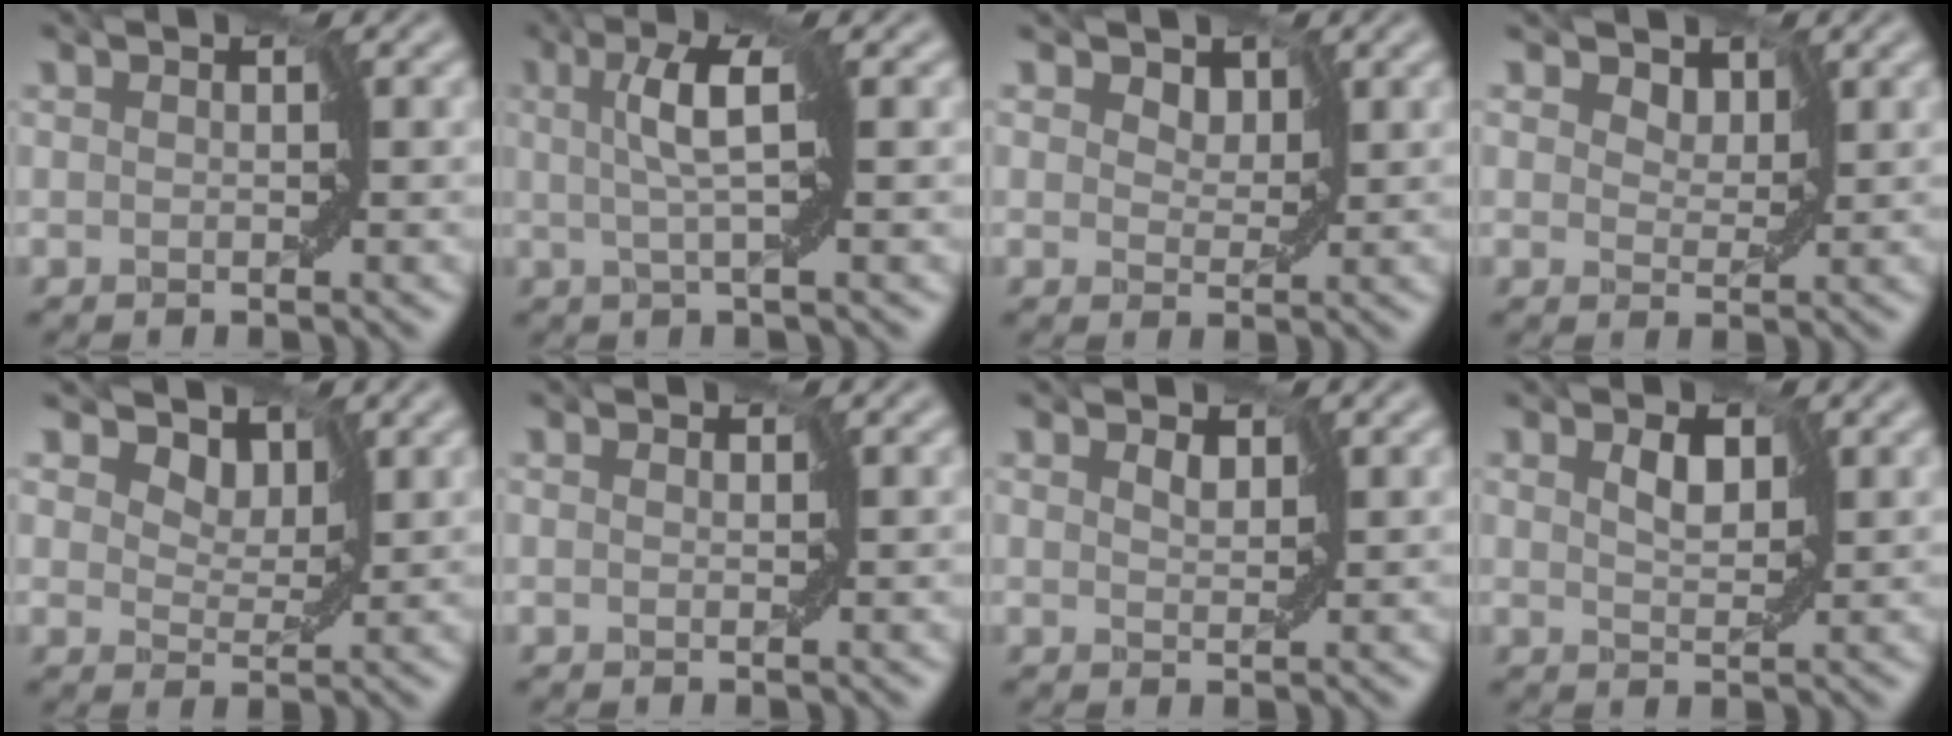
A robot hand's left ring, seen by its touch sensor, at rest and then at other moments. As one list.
[{"total": 3.4, "force": [0.9, 0.2, 3.3], "torque": [-0.061, 0.006, 0.014]}, {"total": 3.1, "force": [1.9, 2.0, 1.5], "torque": [-0.020, 0.008, 0.009]}, {"total": 3.0, "force": [2.0, 1.9, 1.2], "torque": [-0.019, 0.008, 0.010]}, {"total": 5.1, "force": [3.1, 3.1, 2.5], "torque": [-0.039, 0.008, 0.025]}, {"total": 0.0}, {"total": 1.1, "force": [0.9, 0.6, 0.4], "torque": [-0.006, -0.001, 0.015]}, {"total": 1.9, "force": [1.1, 1.1, 1.2], "torque": [-0.023, -0.001, 0.019]}]